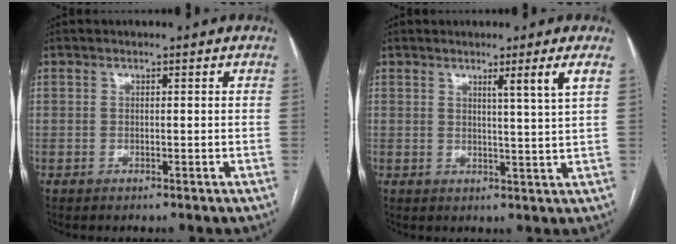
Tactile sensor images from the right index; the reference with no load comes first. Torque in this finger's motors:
{"motor_torque": [0.31, 0.28, 0.07, 0.04]}